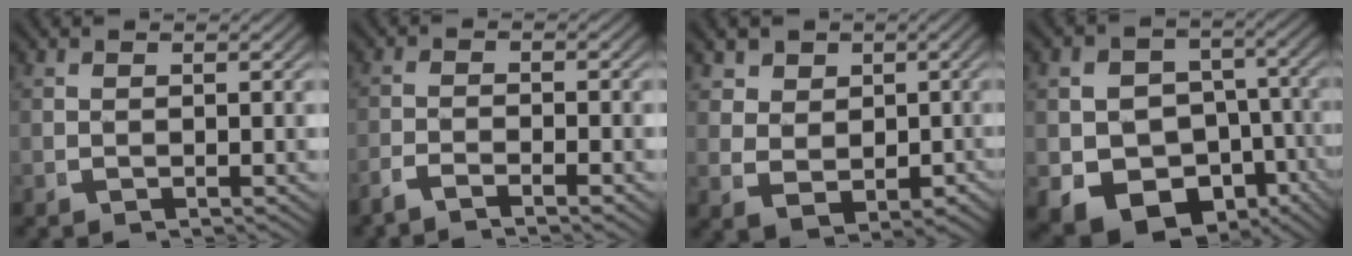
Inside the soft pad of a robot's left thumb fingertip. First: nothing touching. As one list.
[{"total": 2.5, "force": [-2.1, 0.4, 1.2], "torque": [-0.022, -0.002, -0.043]}, {"total": 5.3, "force": [0.4, 4.3, 3.0], "torque": [-0.072, -0.039, 0.030]}, {"total": 16.6, "force": [-7.6, 12.8, 7.4], "torque": [-0.176, -0.106, -0.086]}]